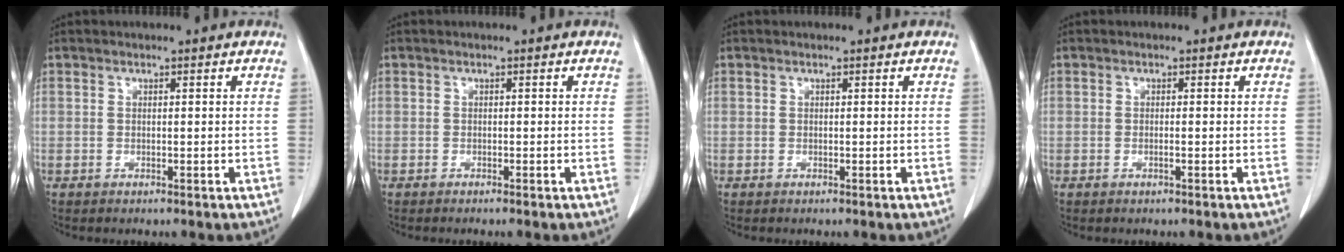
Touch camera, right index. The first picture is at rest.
{"total": 0.7, "force": [-0.6, -0.2, 0.4], "torque": [-0.007, 0.001, -0.009]}
{"total": 0.0}
{"total": 0.5, "force": [-0.2, -0.1, 0.5], "torque": [-0.009, 0.001, -0.003]}